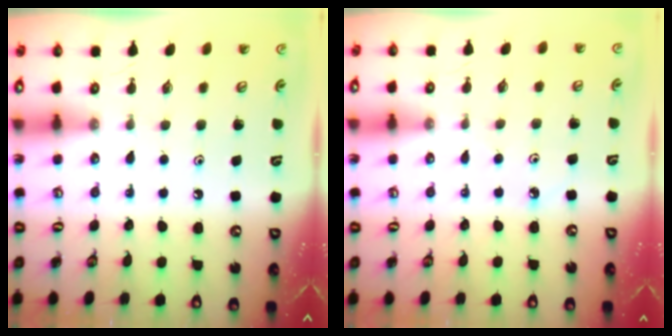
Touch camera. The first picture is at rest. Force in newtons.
{"total": 2.6, "press": 2.6, "slide": 0.2}